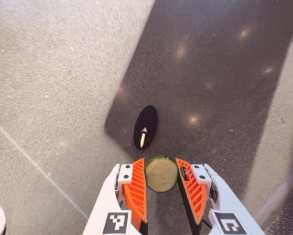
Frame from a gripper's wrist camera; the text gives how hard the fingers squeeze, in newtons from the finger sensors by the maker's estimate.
{"total": 8.0, "left": 8.0, "right": 8.1}